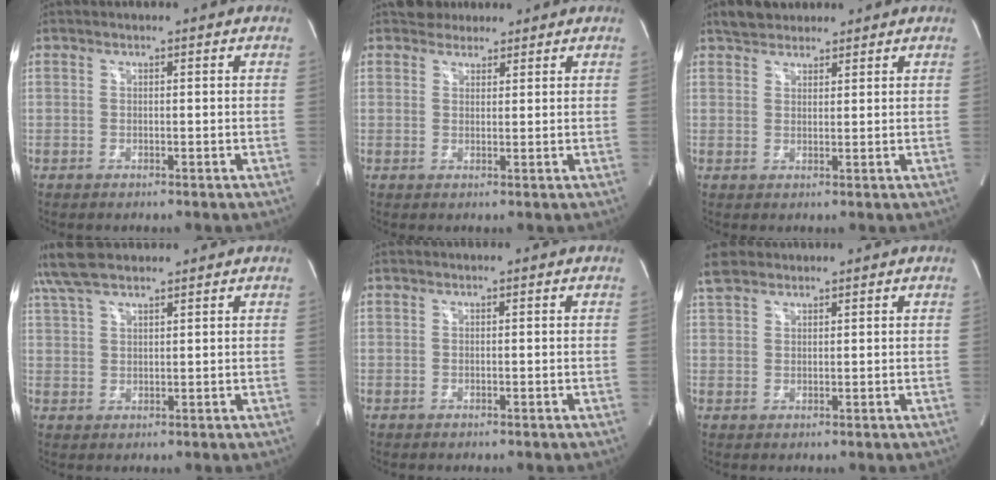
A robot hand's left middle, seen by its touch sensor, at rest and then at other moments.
{"total": 2.9, "force": [2.4, 1.6, 0.0], "torque": [0.003, 0.011, 0.036]}
{"total": 4.3, "force": [3.6, 2.1, 1.3], "torque": [-0.025, 0.018, 0.063]}
{"total": 7.9, "force": [6.6, 1.9, 4.0], "torque": [-0.084, 0.030, 0.127]}
{"total": 0.0}
{"total": 4.3, "force": [3.5, 2.0, 1.5], "torque": [-0.043, 0.019, 0.073]}